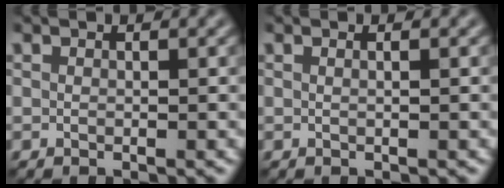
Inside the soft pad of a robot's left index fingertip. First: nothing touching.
{"total": 1.0, "force": [0.0, 0.5, 0.9], "torque": [0.005, 0.001, -0.011]}